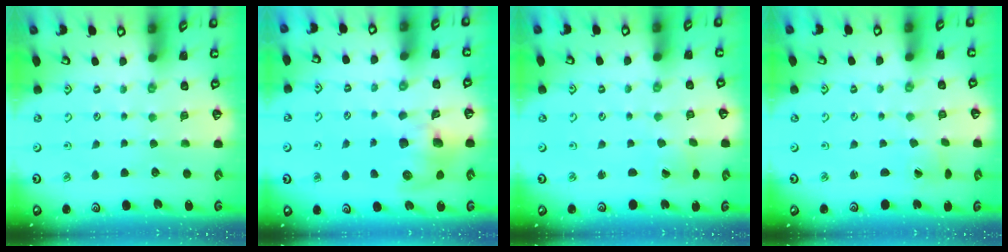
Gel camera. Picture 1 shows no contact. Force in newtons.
{"total": 10.2, "press": 10.0, "slide": 1.8}
{"total": 0.7, "press": 0.7, "slide": 0.1}
{"total": 0.5, "press": 0.5, "slide": 0.1}